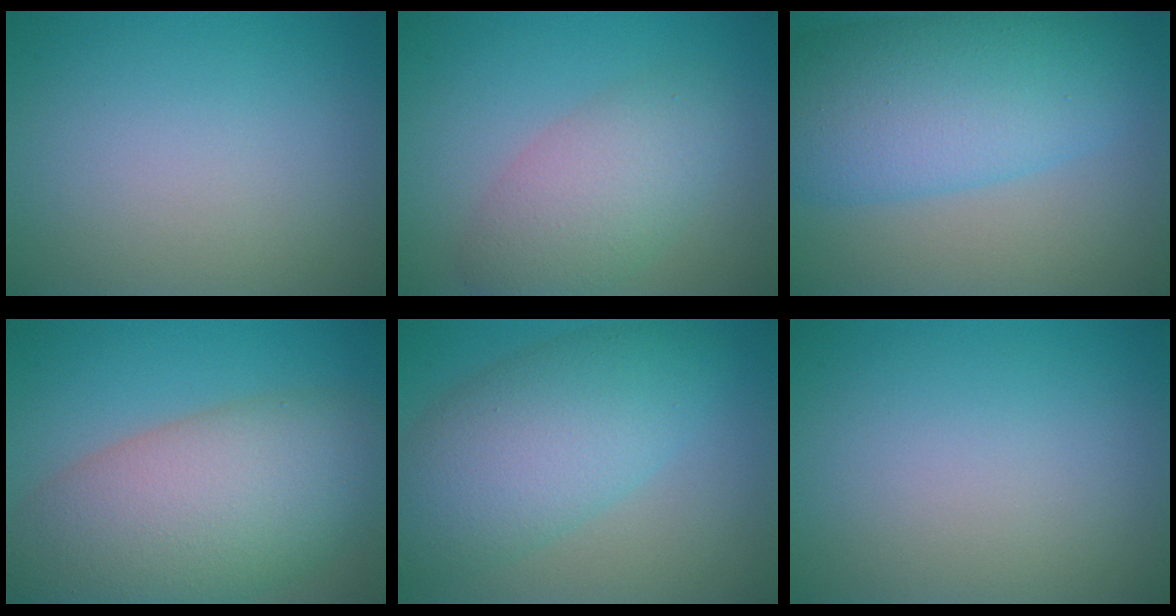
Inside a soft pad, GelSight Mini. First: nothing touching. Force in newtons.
{"total": 5.0, "press": 5.0, "slide": 0.3}
{"total": 9.7, "press": 9.7, "slide": 0.1}
{"total": 11.9, "press": 11.9, "slide": 0.7}
{"total": 8.1, "press": 8.1, "slide": 0.3}
{"total": 0.0}